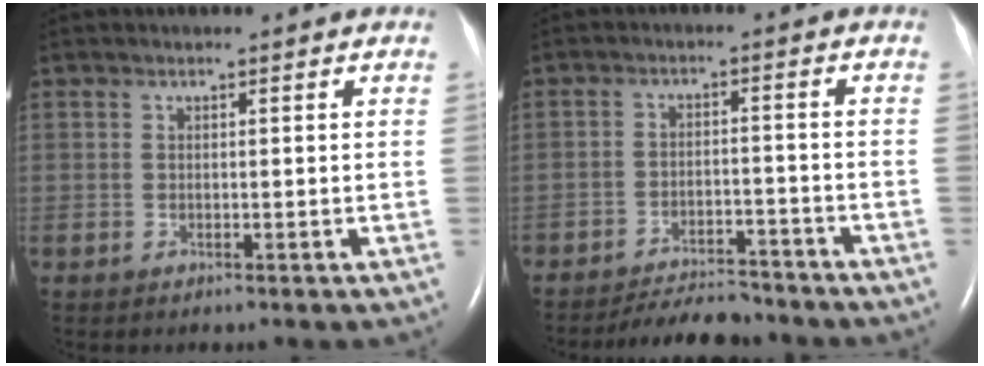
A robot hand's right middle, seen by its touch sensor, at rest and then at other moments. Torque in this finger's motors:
{"motor_torque": [0.07, -0.14, 0.03, 0.01]}